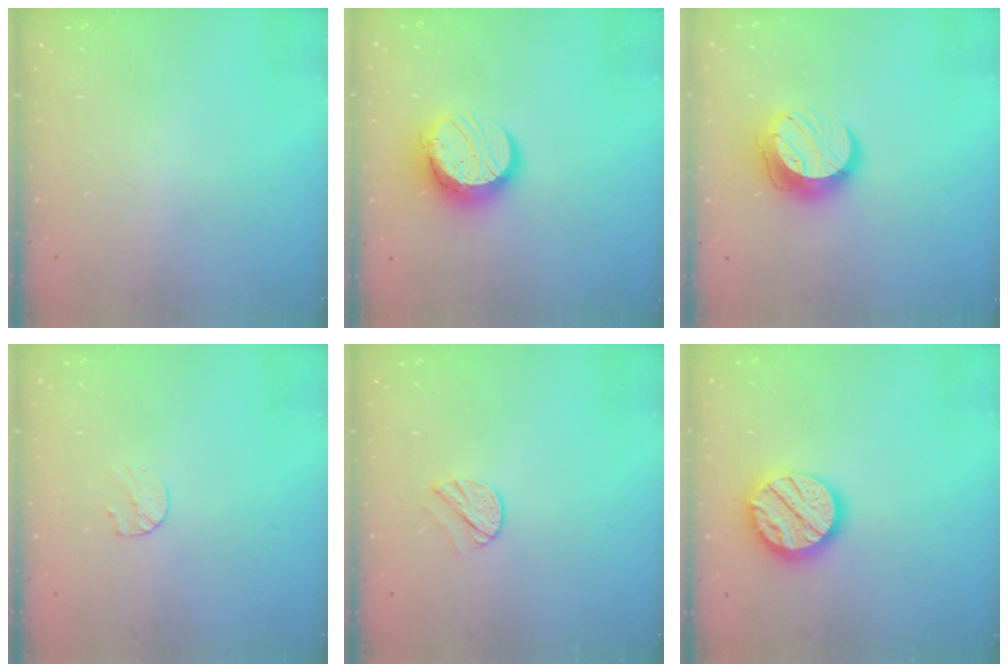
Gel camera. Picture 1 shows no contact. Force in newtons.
{"total": 12.4, "press": 12.3, "slide": 1.2}
{"total": 12.6, "press": 12.6, "slide": 0.6}
{"total": 6.5, "press": 6.4, "slide": 0.6}
{"total": 7.4, "press": 7.4, "slide": 0.6}
{"total": 15.1, "press": 15.0, "slide": 1.3}